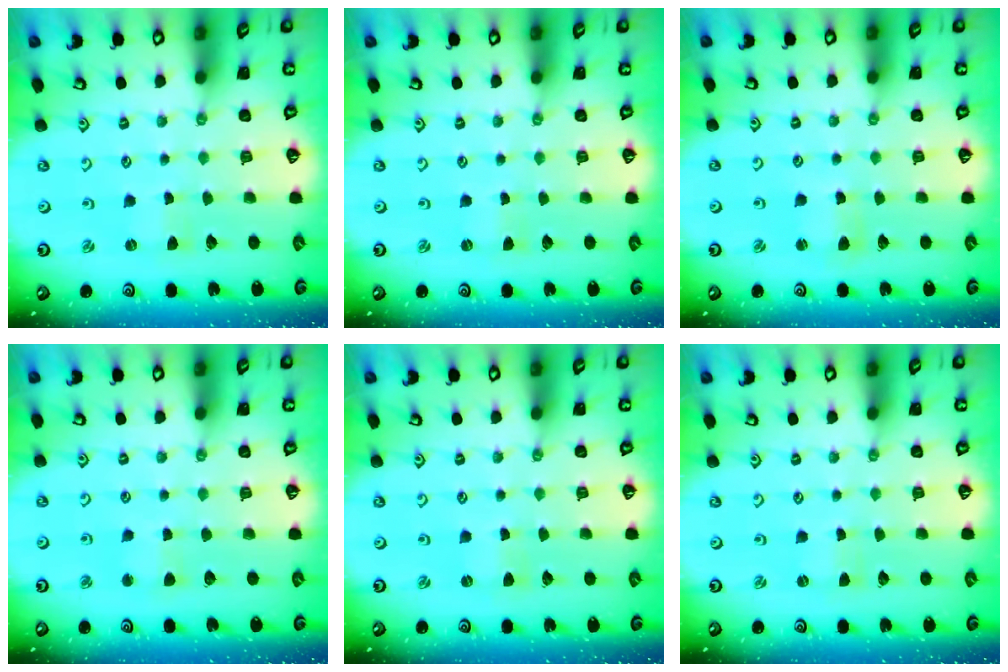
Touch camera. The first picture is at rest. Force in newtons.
{"total": 0.0}
{"total": 3.0, "press": 2.9, "slide": 0.4}
{"total": 3.1, "press": 3.1, "slide": 0.3}
{"total": 0.0}
{"total": 0.0}